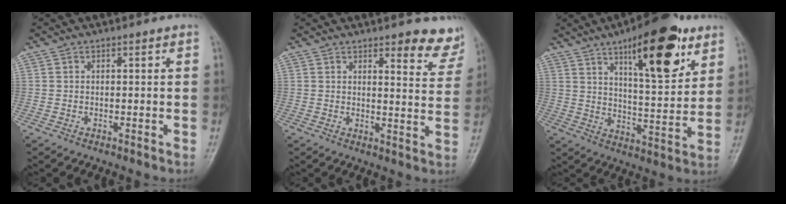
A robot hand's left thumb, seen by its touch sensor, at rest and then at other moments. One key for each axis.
{"total": 7.3, "fx": 6.1, "fy": 2.3, "fz": 3.4, "tx": -0.008, "ty": -0.043, "tz": 0.058}
{"total": 18.7, "fx": 10.1, "fy": 6.2, "fz": 14.4, "tx": -0.178, "ty": -0.046, "tz": 0.155}